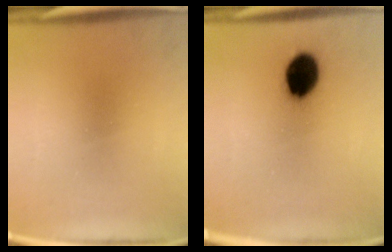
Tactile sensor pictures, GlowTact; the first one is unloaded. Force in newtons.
{"total": 10.9}